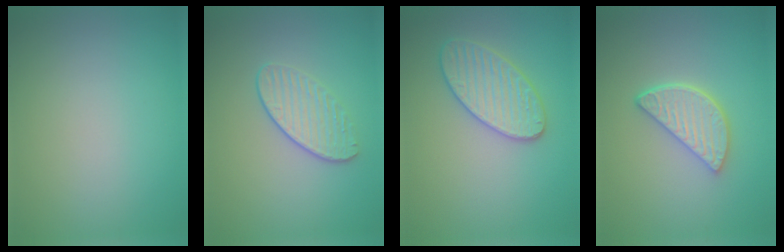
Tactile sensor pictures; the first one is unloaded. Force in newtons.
{"total": 2.2, "press": 1.8, "slide": 1.2}
{"total": 3.6, "press": 3.6, "slide": 0.2}
{"total": 3.9, "press": 3.2, "slide": 2.2}